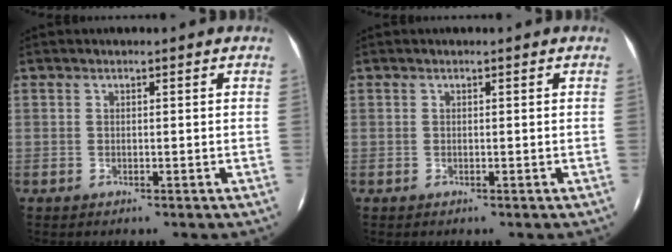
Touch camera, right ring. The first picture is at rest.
{"total": 0.0}